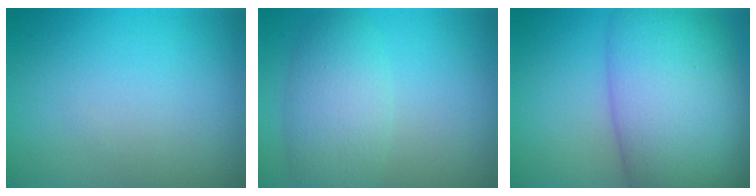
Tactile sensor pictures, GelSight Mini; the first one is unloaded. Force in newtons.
{"total": 4.6, "press": 4.6, "slide": 0.2}
{"total": 12.1, "press": 12.1, "slide": 0.5}